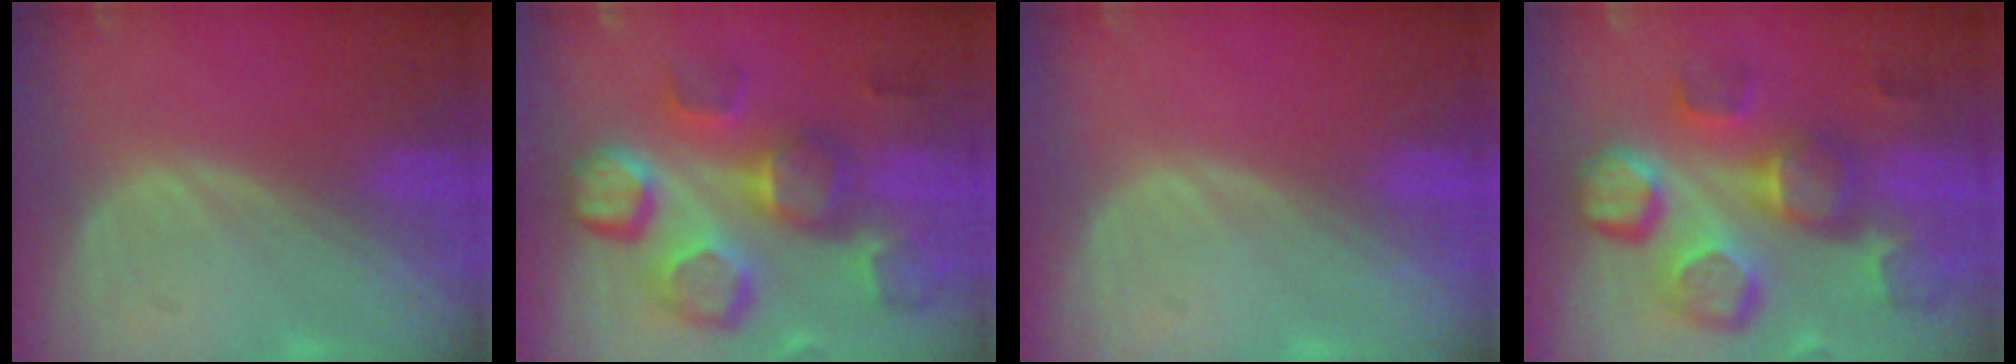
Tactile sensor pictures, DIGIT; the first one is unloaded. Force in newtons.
{"total": 12.8, "press": 11.2, "slide": 6.2}
{"total": 0.0}
{"total": 12.8, "press": 11.2, "slide": 6.2}